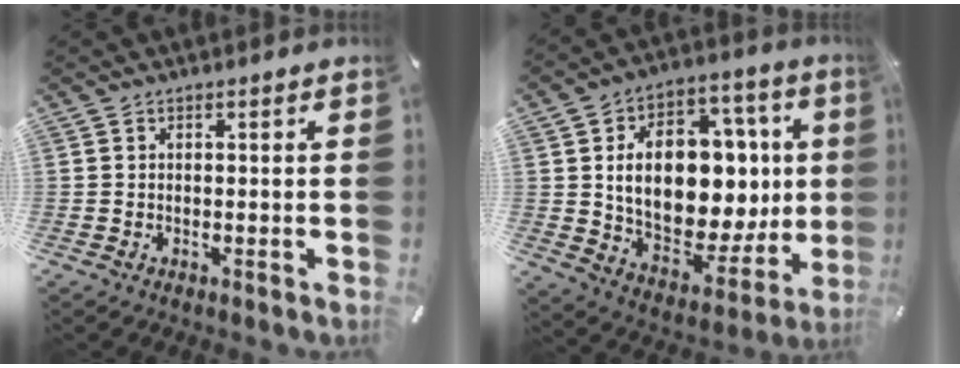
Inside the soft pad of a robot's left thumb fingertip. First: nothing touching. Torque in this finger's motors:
{"motor_torque": [2.52, 2.48, 0.61, 0.10, 0.36]}